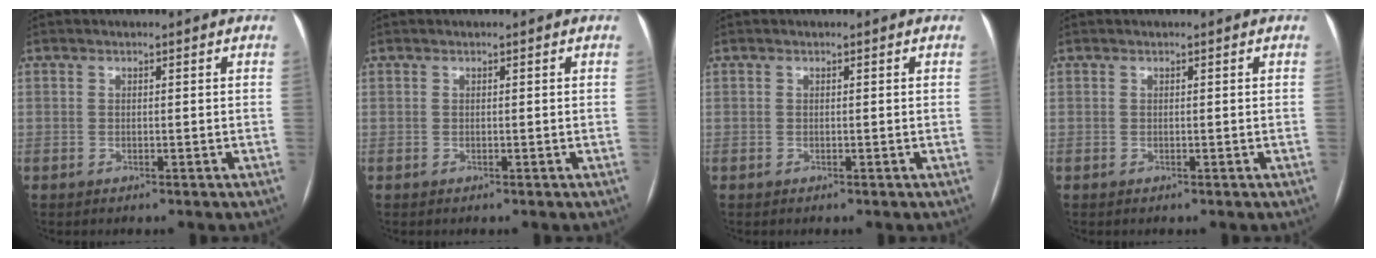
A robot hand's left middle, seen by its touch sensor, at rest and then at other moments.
{"total": 0.0}
{"total": 0.0}
{"total": 0.0}